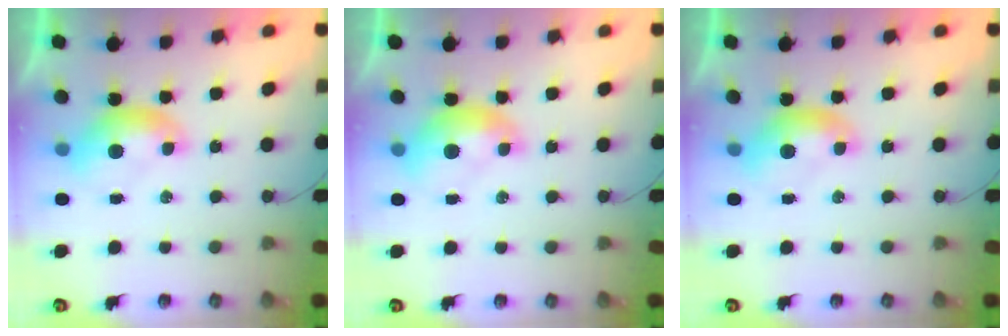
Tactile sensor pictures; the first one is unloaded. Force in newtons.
{"total": 1.5, "press": 1.4, "slide": 0.4}
{"total": 0.0}